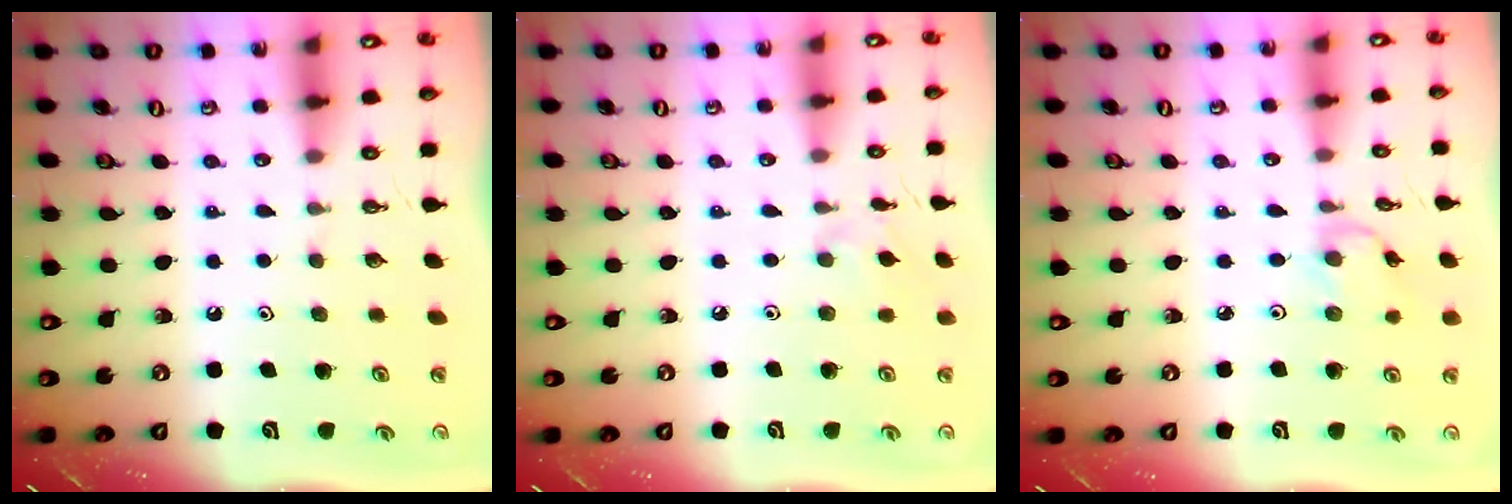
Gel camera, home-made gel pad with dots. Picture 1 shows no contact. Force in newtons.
{"total": 3.8, "press": 3.7, "slide": 0.6}
{"total": 2.6, "press": 2.6, "slide": 0.2}